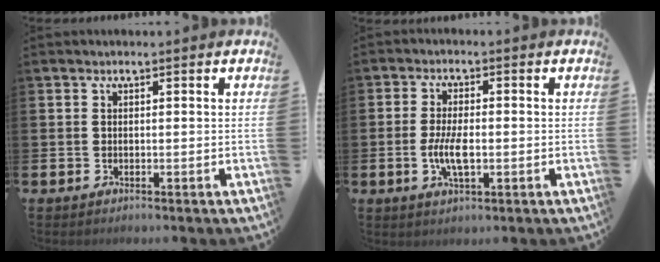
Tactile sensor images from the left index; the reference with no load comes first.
{"total": 4.7, "force": [-0.8, 1.8, 4.3], "torque": [-0.078, -0.001, -0.017]}